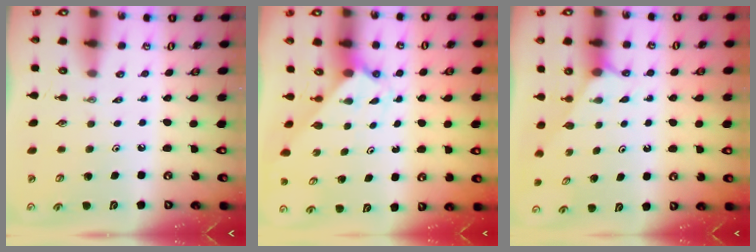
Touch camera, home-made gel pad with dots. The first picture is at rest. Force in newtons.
{"total": 2.1, "press": 2.1, "slide": 0.2}
{"total": 1.9, "press": 1.9, "slide": 0.3}